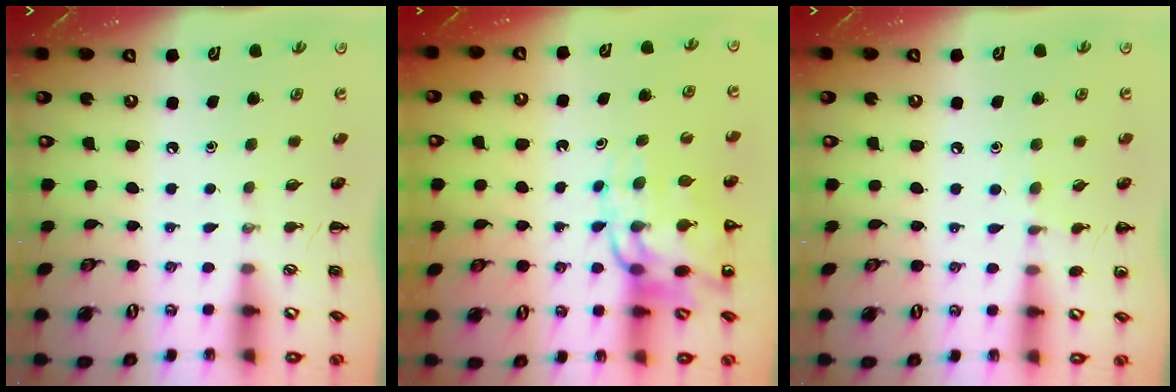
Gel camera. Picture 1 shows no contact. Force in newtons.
{"total": 13.1, "press": 12.6, "slide": 3.5}
{"total": 5.8, "press": 5.6, "slide": 1.7}